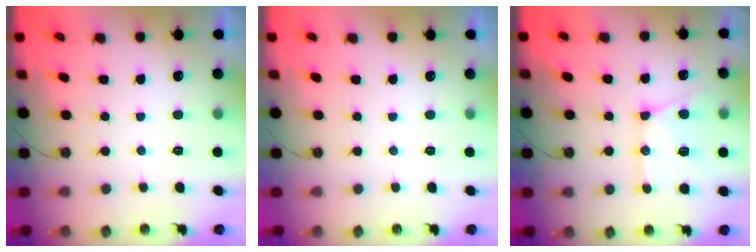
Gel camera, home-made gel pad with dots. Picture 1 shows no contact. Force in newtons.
{"total": 0.0}
{"total": 15.0, "press": 14.9, "slide": 1.6}